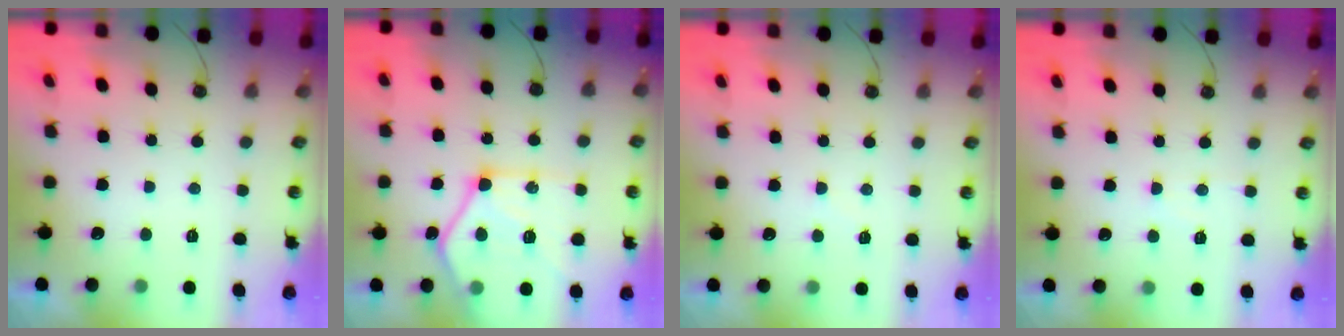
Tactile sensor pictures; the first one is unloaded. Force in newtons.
{"total": 18.9, "press": 18.8, "slide": 1.7}
{"total": 4.0, "press": 4.0, "slide": 0.5}
{"total": 3.6, "press": 3.6, "slide": 0.4}